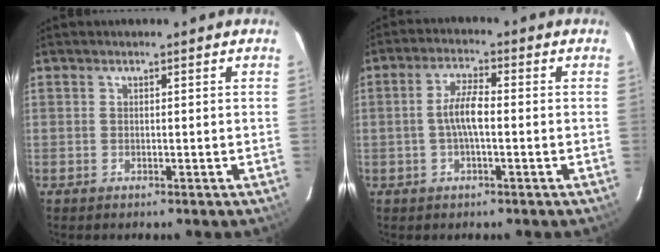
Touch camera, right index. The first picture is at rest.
{"total": 5.1, "force": [-0.7, 1.2, 4.9], "torque": [-0.097, 0.008, -0.013]}